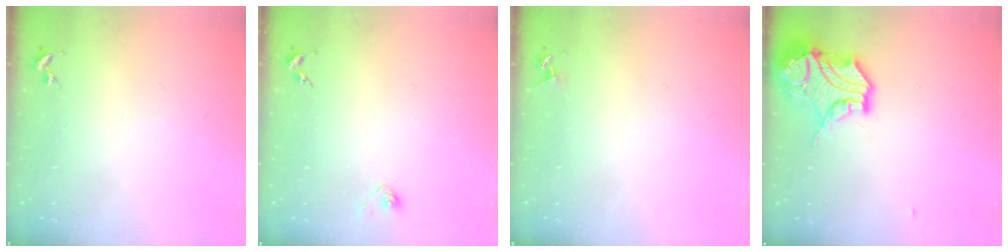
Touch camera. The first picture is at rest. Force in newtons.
{"total": 3.0, "press": 2.9, "slide": 0.9}
{"total": 4.2, "press": 4.2, "slide": 0.5}
{"total": 15.8, "press": 15.6, "slide": 2.2}